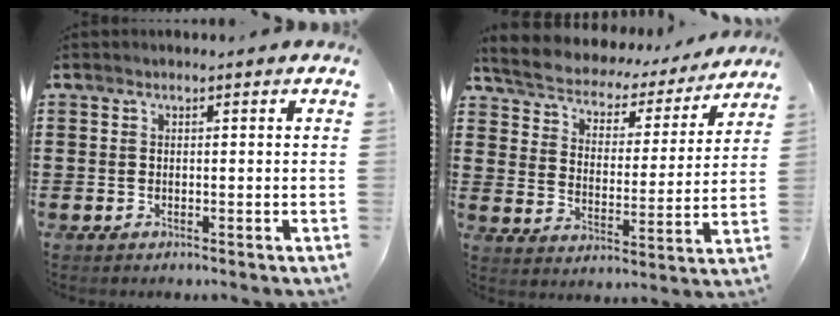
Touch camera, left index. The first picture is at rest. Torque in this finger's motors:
{"motor_torque": [2.14, 0.00, 0.32, 0.13]}